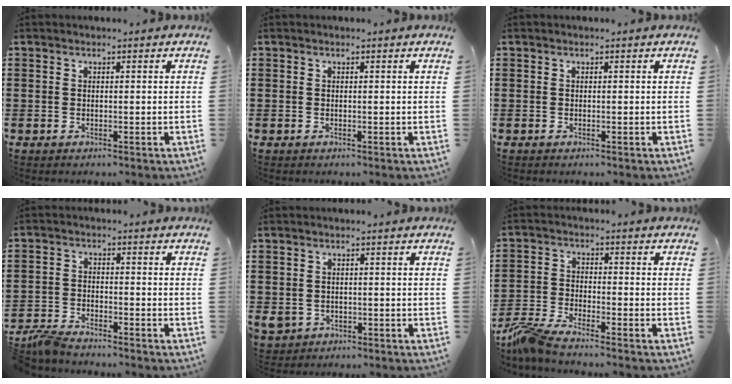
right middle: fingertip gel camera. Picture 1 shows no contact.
{"total": 0.0}
{"total": 0.0}
{"total": 3.6, "force": [-3.5, 0.5, 1.0], "torque": [-0.039, -0.002, -0.077]}
{"total": 1.5, "force": [-0.5, 1.3, 0.6], "torque": [-0.033, -0.004, -0.016]}
{"total": 5.1, "force": [-4.6, 0.3, 2.2], "torque": [-0.079, -0.021, -0.098]}